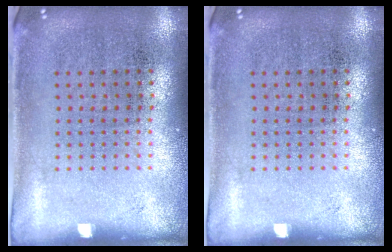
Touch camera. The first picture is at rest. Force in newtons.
{"total": 0.0}